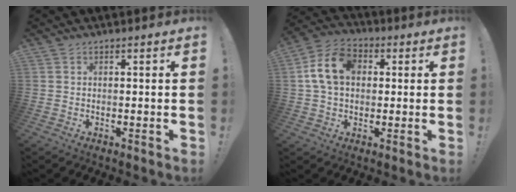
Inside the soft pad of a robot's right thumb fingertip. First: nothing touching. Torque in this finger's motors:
{"motor_torque": [1.59, 1.59, 0.93, 0.03, 0.02]}